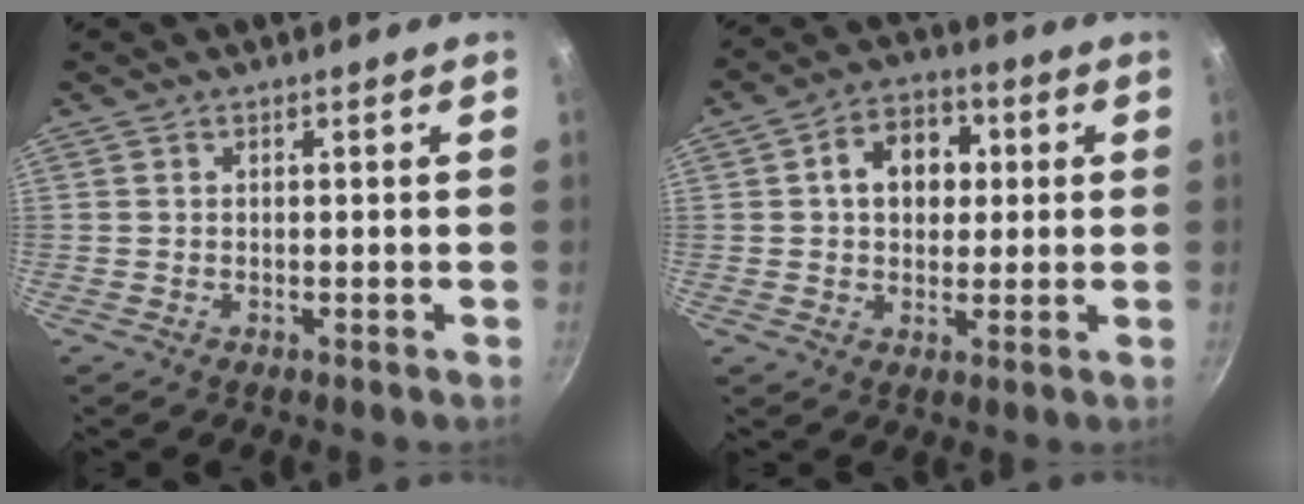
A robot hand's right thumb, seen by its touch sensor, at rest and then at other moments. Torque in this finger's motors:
{"motor_torque": [-0.85, 0.93, 0.92, -0.13, 0.11]}